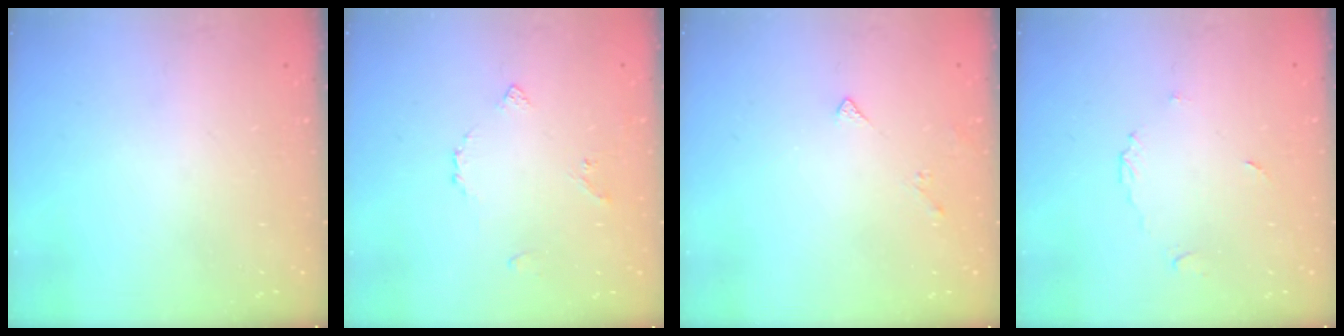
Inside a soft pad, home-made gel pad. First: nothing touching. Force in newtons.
{"total": 3.7, "press": 3.6, "slide": 0.8}
{"total": 2.8, "press": 2.8, "slide": 0.5}
{"total": 3.8, "press": 3.8, "slide": 0.4}